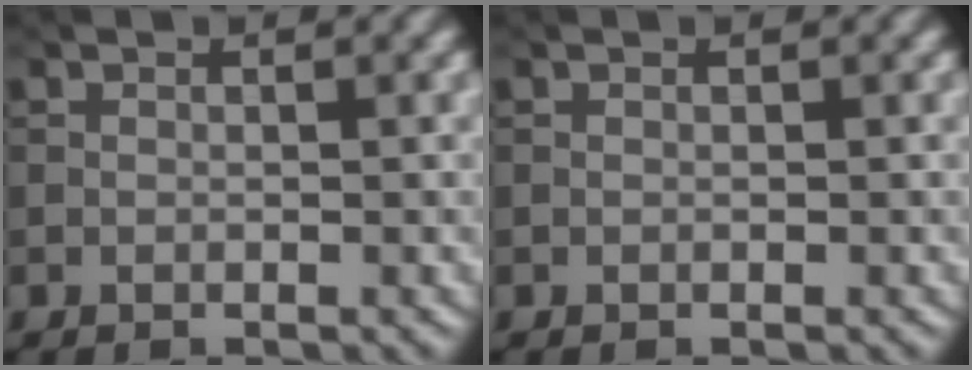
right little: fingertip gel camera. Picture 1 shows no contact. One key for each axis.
{"total": 0.0}